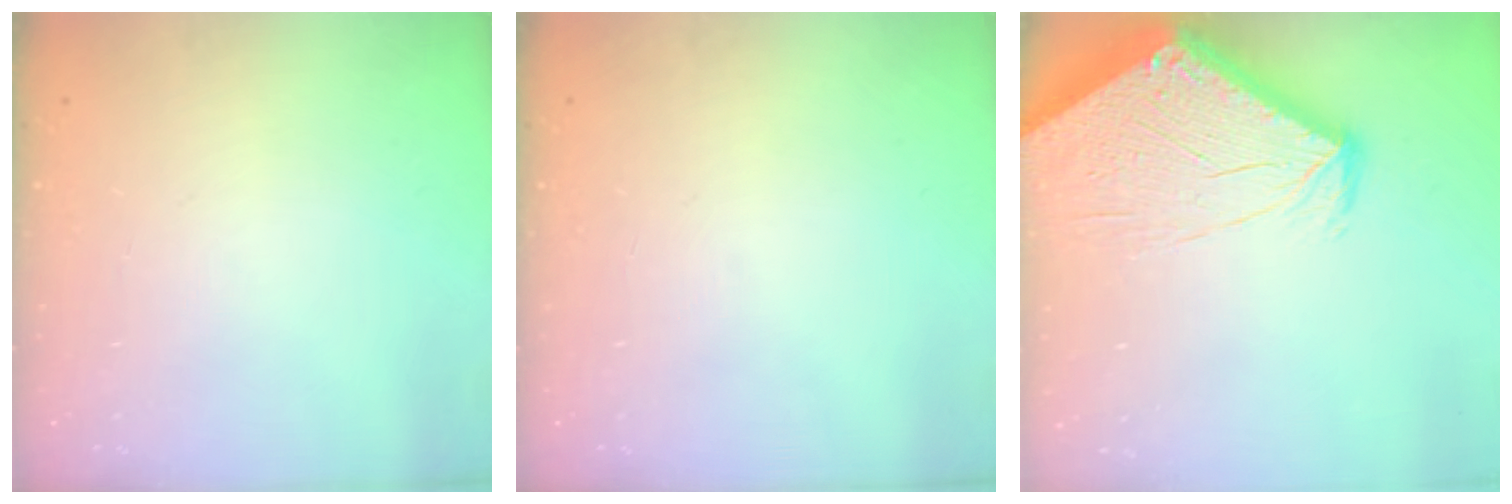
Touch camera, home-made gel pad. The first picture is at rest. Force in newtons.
{"total": 0.0}
{"total": 8.7, "press": 8.6, "slide": 0.7}